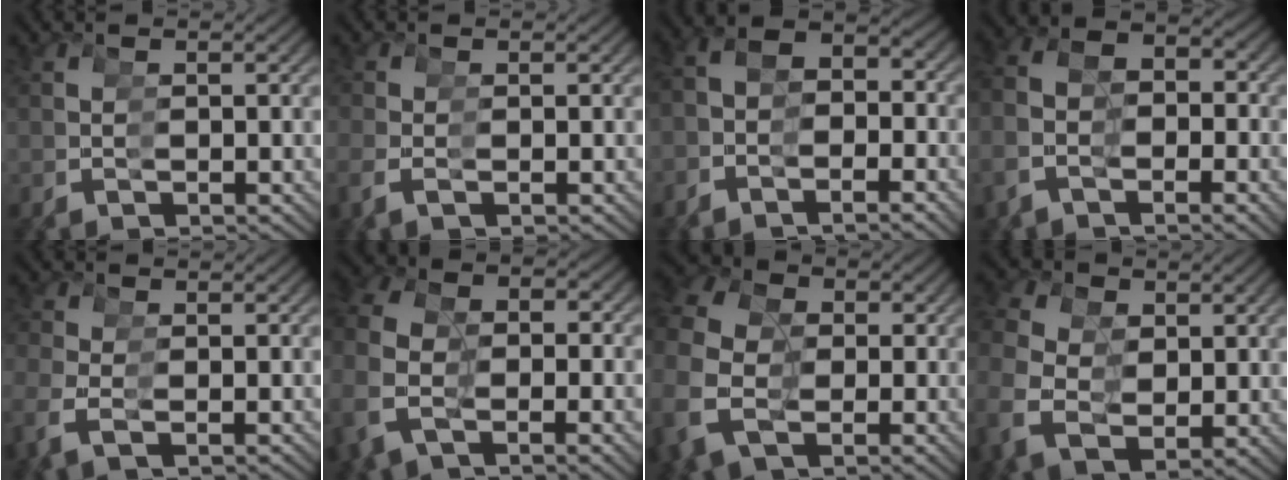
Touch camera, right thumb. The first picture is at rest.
{"total": 0.9, "force": [0.3, 0.0, 0.8], "torque": [-0.018, 0.003, 0.006]}
{"total": 4.3, "force": [-0.6, 3.6, 2.2], "torque": [-0.041, 0.026, -0.025]}
{"total": 4.5, "force": [0.6, 3.9, 2.2], "torque": [-0.054, 0.021, 0.000]}
{"total": 1.3, "force": [0.5, 0.0, 1.1], "torque": [-0.023, 0.005, 0.009]}
{"total": 3.3, "force": [1.8, 2.0, 1.9], "torque": [-0.070, 0.015, 0.033]}
{"total": 7.2, "force": [2.8, 5.6, 3.6], "torque": [-0.069, 0.009, 0.048]}
{"total": 4.2, "force": [1.9, 3.3, 1.7], "torque": [-0.040, 0.003, 0.038]}